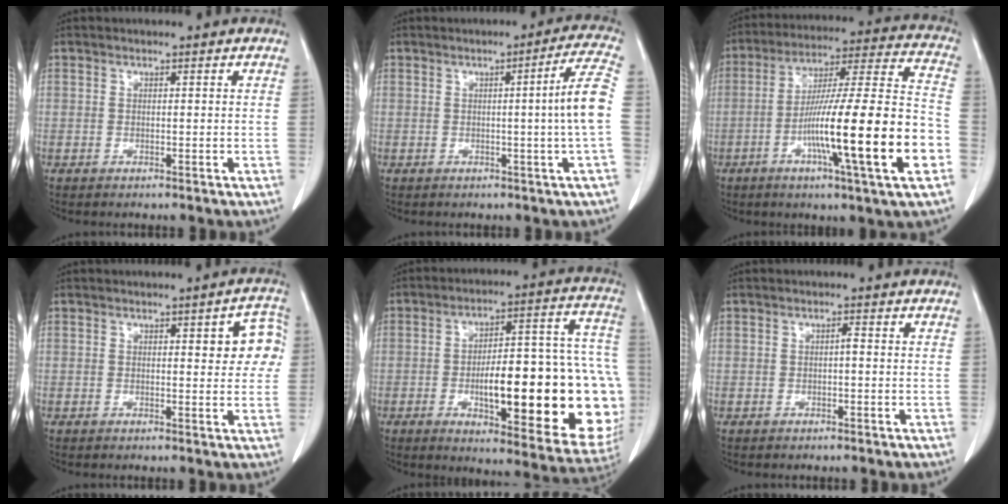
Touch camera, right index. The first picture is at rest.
{"total": 7.3, "force": [-0.4, -1.7, 7.1], "torque": [-0.093, 0.000, -0.006]}
{"total": 21.6, "force": [-6.7, 0.3, 20.5], "torque": [-0.316, -0.007, -0.110]}
{"total": 5.6, "force": [1.3, 1.8, 5.1], "torque": [-0.049, 0.016, 0.010]}
{"total": 27.7, "force": [-5.0, 6.8, 26.3], "torque": [-0.274, 0.023, -0.053]}
{"total": 0.8, "force": [-0.1, 0.2, 0.7], "torque": [-0.011, 0.003, -0.002]}